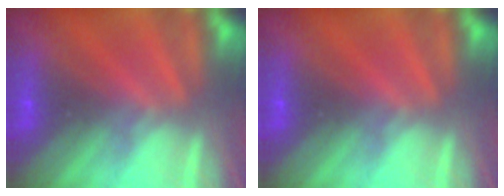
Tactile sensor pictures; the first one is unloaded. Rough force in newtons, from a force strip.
{"total": 0.0}